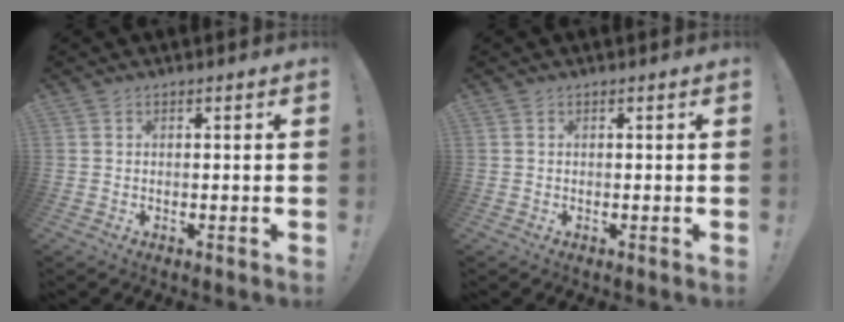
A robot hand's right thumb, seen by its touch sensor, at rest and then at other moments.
{"total": 0.0}